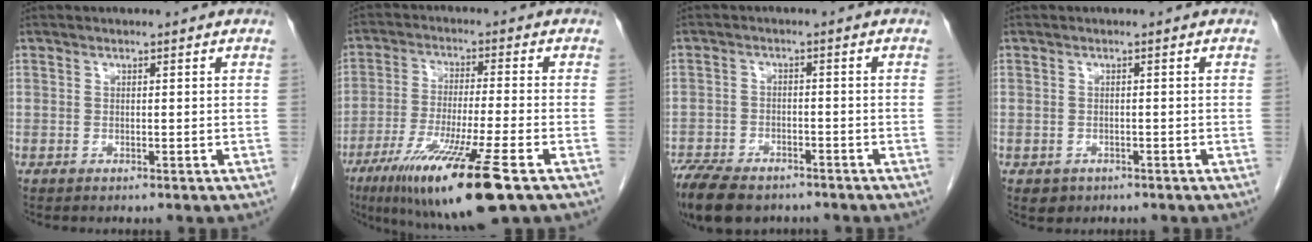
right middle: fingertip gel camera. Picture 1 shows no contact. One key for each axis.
{"total": 16.4, "fx": -9.0, "fy": 0.5, "fz": 13.7, "tx": -0.242, "ty": -0.046, "tz": -0.154}
{"total": 11.8, "fx": -8.8, "fy": 5.3, "fz": 5.7, "tx": -0.116, "ty": -0.011, "tz": -0.138}
{"total": 1.9, "fx": -1.1, "fy": 1.5, "fz": 0.4, "tx": -0.008, "ty": 0.003, "tz": -0.009}